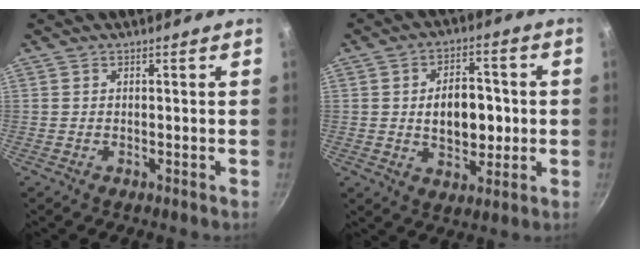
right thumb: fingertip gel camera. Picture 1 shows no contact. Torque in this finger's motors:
{"motor_torque": [-0.22, 0.48, 0.19, 0.33, 0.08]}